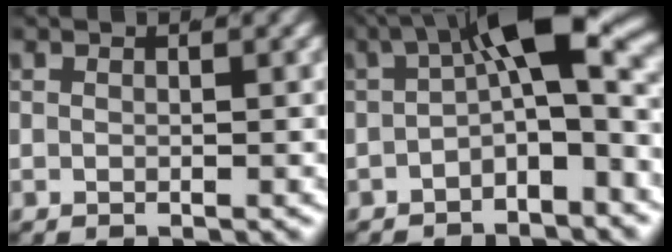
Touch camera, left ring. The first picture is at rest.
{"total": 7.0, "force": [0.3, 2.0, 6.8], "torque": [-0.099, -0.008, 0.013]}